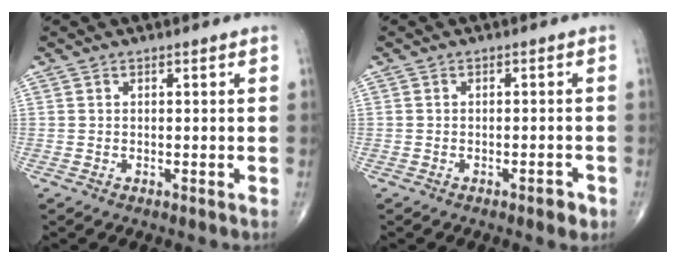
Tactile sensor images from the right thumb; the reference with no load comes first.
{"total": 2.1, "force": [-1.3, 0.7, 1.5], "torque": [-0.019, 0.003, -0.019]}